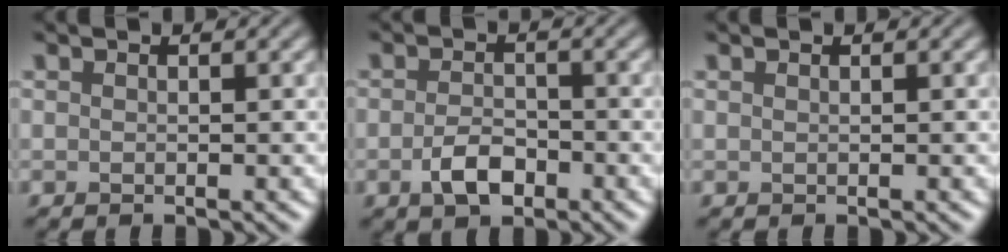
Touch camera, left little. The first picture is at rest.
{"total": 3.0, "force": [-1.4, 1.6, 2.1], "torque": [-0.040, 0.001, -0.029]}
{"total": 0.0}